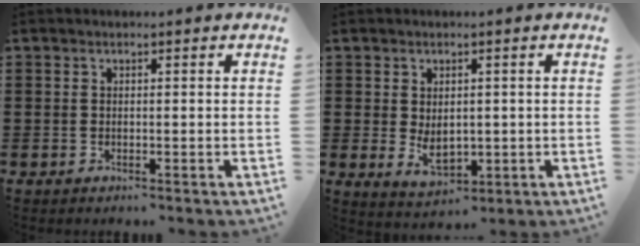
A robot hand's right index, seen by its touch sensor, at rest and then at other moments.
{"total": 3.8, "force": [-0.1, 2.6, 2.8], "torque": [-0.041, -0.001, -0.004]}